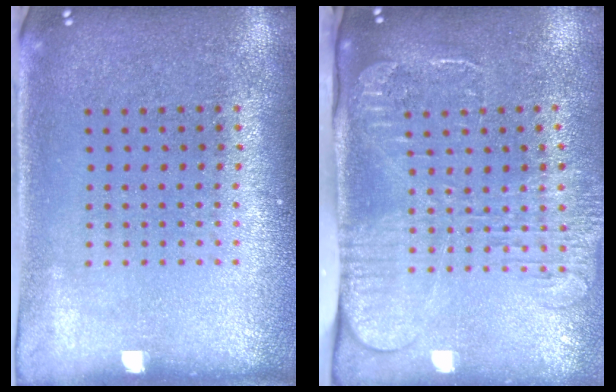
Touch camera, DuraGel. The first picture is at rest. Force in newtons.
{"total": 2.7, "press": 2.0, "slide": 1.7}